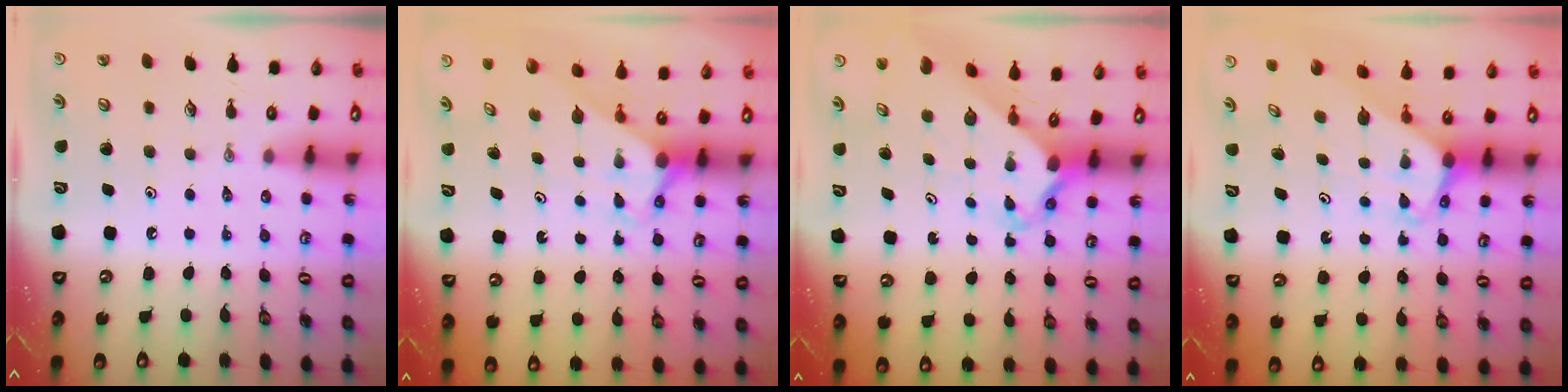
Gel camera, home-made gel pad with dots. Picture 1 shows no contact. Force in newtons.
{"total": 2.8, "press": 2.8, "slide": 0.0}
{"total": 2.8, "press": 2.7, "slide": 0.2}
{"total": 2.1, "press": 2.1, "slide": 0.1}